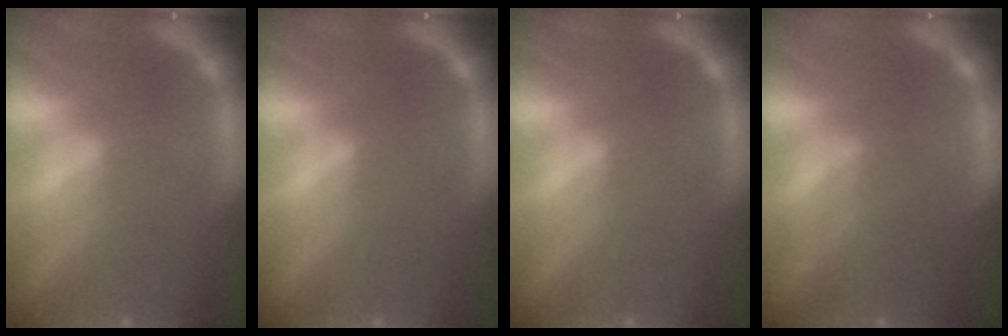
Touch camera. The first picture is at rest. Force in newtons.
{"total": 0.0}
{"total": 0.0}
{"total": 3.0}